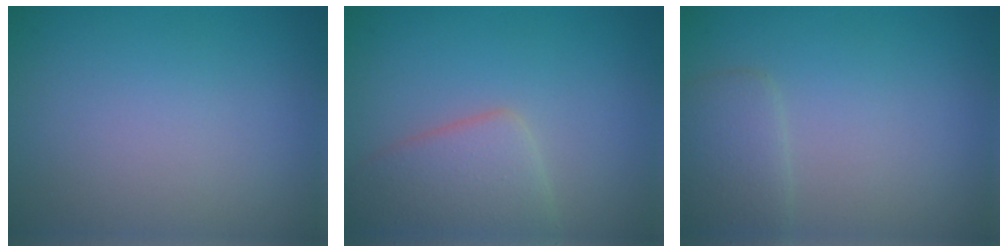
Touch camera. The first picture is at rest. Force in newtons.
{"total": 4.0, "press": 4.0, "slide": 0.3}
{"total": 2.1, "press": 2.1, "slide": 0.1}